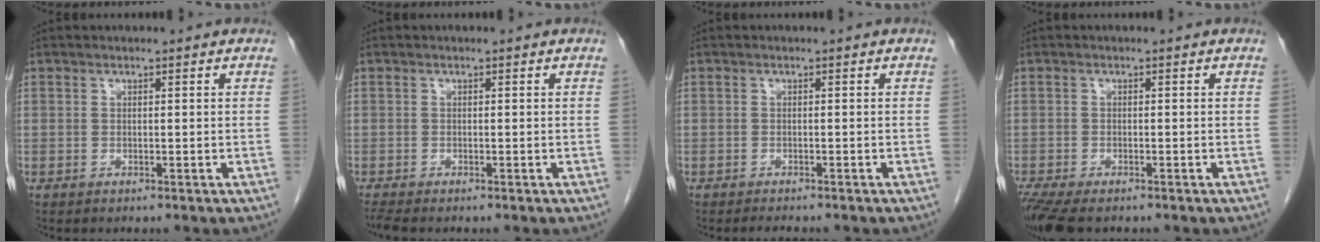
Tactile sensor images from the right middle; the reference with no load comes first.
{"total": 1.3, "force": [-1.2, -0.1, 0.5], "torque": [-0.018, -0.006, -0.025]}
{"total": 2.2, "force": [-2.0, 0.2, 0.9], "torque": [-0.016, -0.004, -0.024]}
{"total": 6.4, "force": [-4.9, 2.1, 3.6], "torque": [-0.067, -0.015, -0.084]}